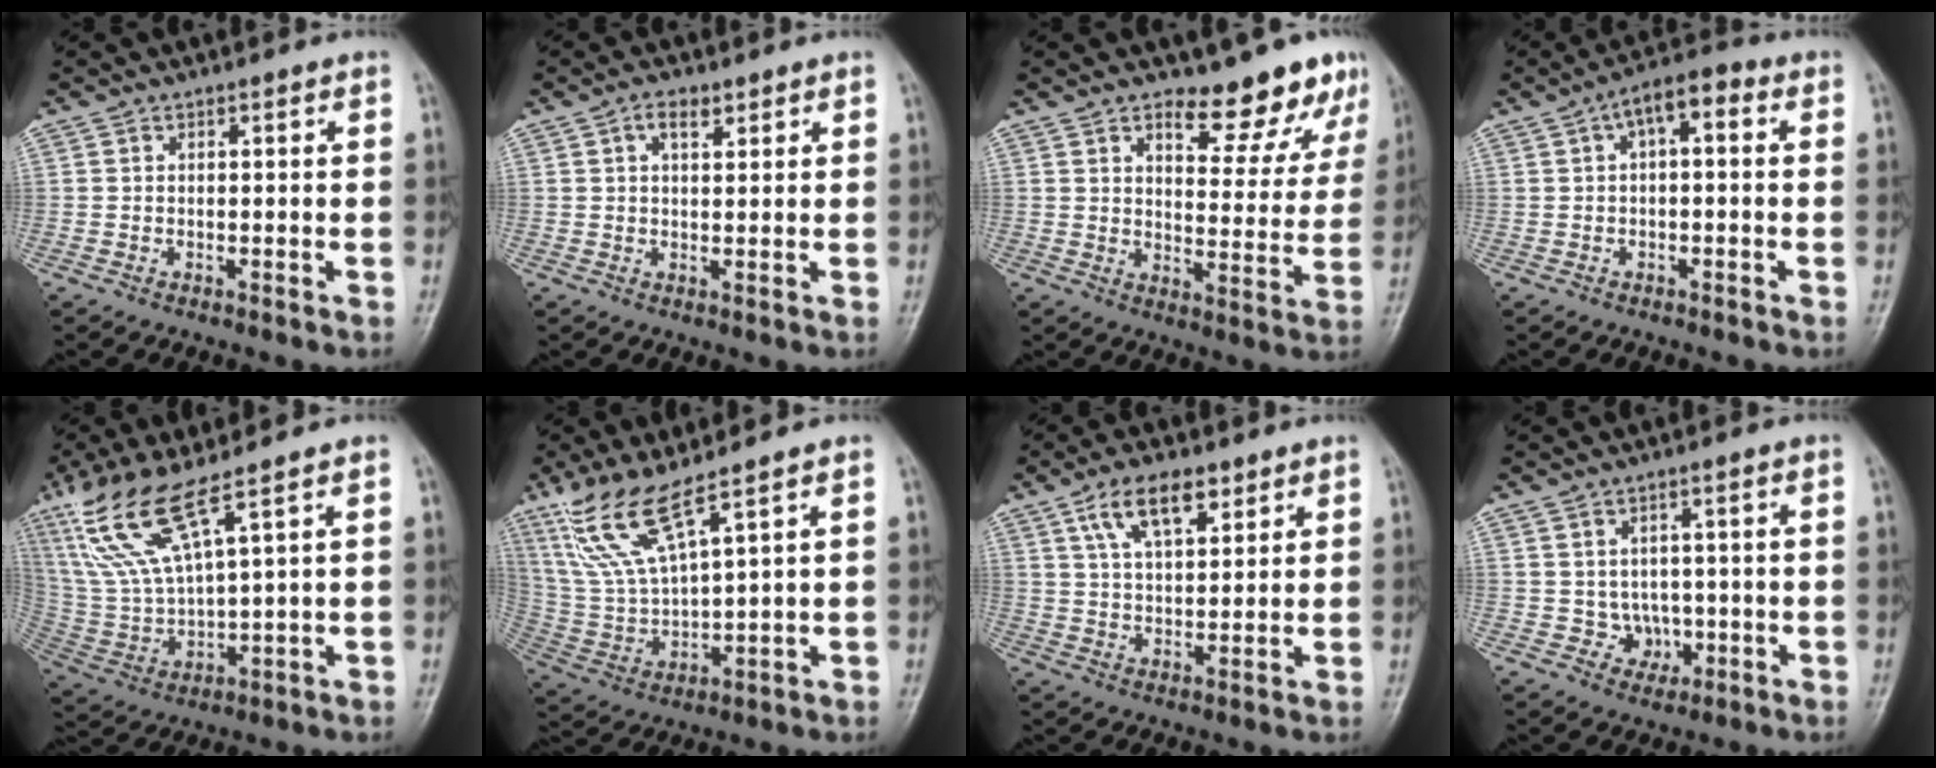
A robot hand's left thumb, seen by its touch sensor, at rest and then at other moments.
{"total": 3.2, "force": [1.7, 1.6, 2.2], "torque": [-0.030, -0.005, 0.028]}
{"total": 11.2, "force": [8.8, 4.2, 5.6], "torque": [-0.035, -0.069, 0.120]}
{"total": 6.4, "force": [1.4, 2.9, 5.5], "torque": [-0.076, 0.028, 0.010]}
{"total": 13.4, "force": [8.1, 2.4, 10.4], "torque": [-0.235, -0.035, 0.179]}
{"total": 11.3, "force": [7.7, 1.9, 8.0], "torque": [-0.175, -0.041, 0.175]}
{"total": 9.1, "force": [5.1, 4.1, 6.3], "torque": [-0.099, -0.018, 0.094]}
{"total": 4.3, "force": [-0.6, 3.9, 1.7], "torque": [0.002, 0.006, -0.001]}